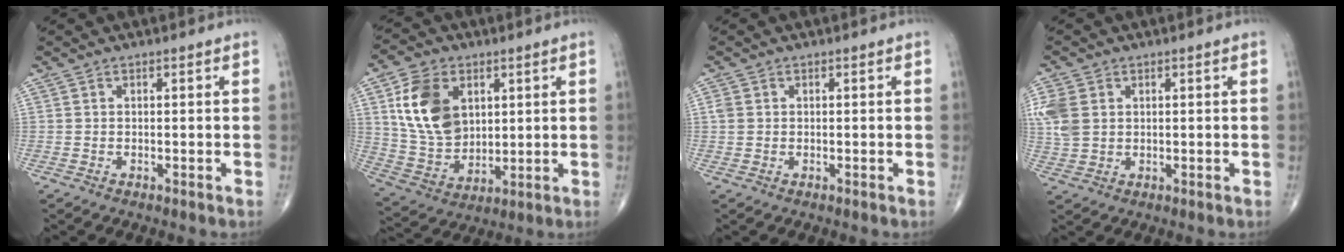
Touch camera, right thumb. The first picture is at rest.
{"total": 14.5, "force": [4.5, 10.2, 9.2], "torque": [-0.150, -0.016, 0.096]}
{"total": 1.4, "force": [0.2, 1.3, 0.7], "torque": [-0.015, 0.004, 0.007]}
{"total": 6.7, "force": [1.5, 5.0, 4.2], "torque": [-0.104, 0.006, 0.036]}